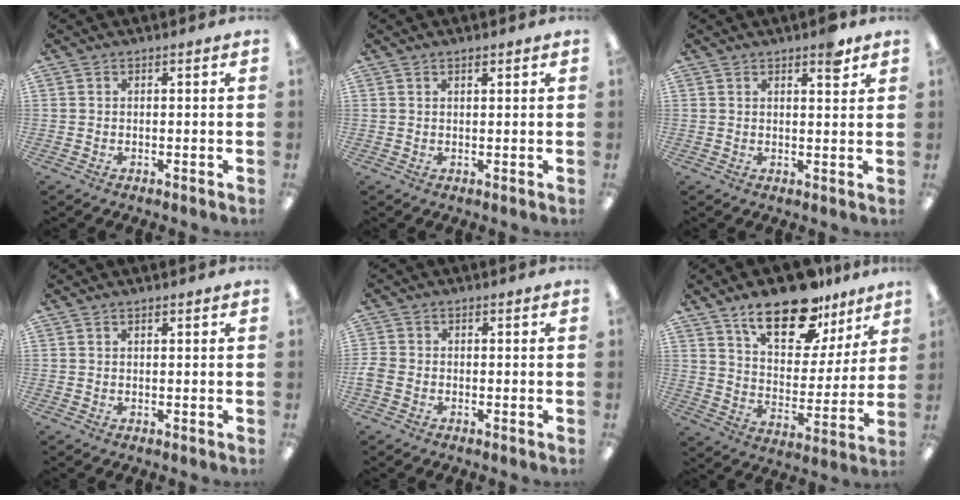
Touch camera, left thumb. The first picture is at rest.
{"total": 1.1, "force": [0.9, 0.3, 0.6], "torque": [-0.005, -0.004, 0.014]}
{"total": 4.3, "force": [3.1, 1.4, 2.8], "torque": [-0.029, -0.014, 0.047]}
{"total": 0.6, "force": [0.5, 0.2, 0.3], "torque": [-0.007, 0.001, 0.009]}
{"total": 2.4, "force": [-1.0, 1.8, 1.2], "torque": [-0.025, 0.003, -0.019]}
{"total": 19.2, "force": [13.5, 8.4, 10.8], "torque": [-0.167, -0.075, 0.230]}